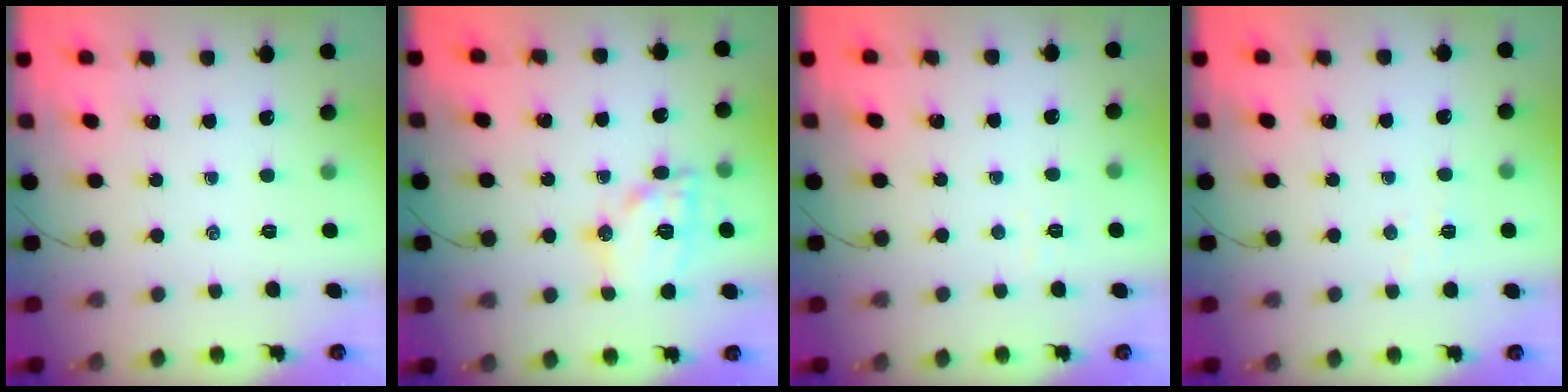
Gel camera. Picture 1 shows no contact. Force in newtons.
{"total": 13.6, "press": 13.6, "slide": 1.0}
{"total": 2.8, "press": 2.7, "slide": 0.8}
{"total": 2.8, "press": 2.7, "slide": 0.8}